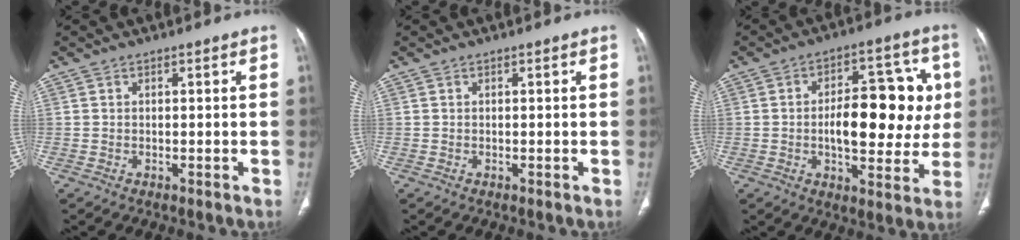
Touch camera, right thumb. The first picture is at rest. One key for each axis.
{"total": 0.0}
{"total": 17.2, "fx": 0.5, "fy": 8.6, "fz": 14.9, "tx": -0.171, "ty": 0.020, "tz": 0.009}